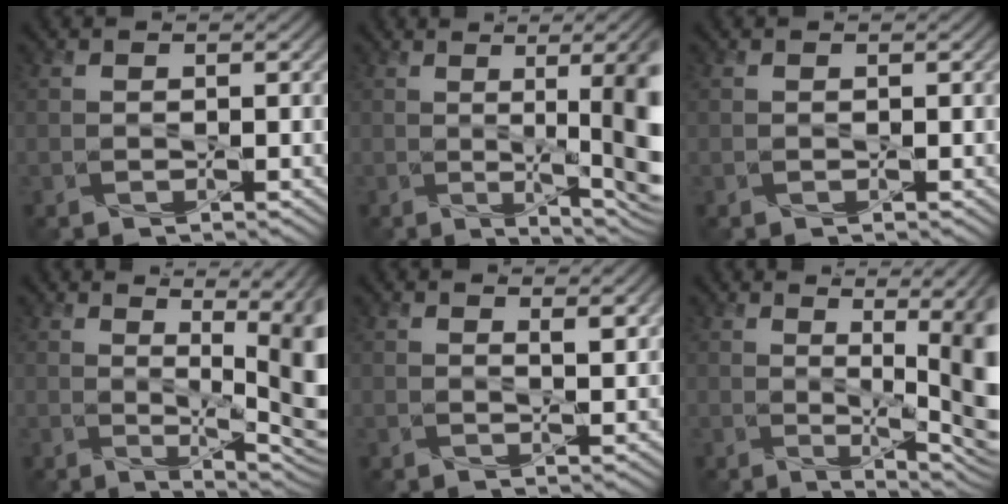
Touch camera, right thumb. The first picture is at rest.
{"total": 11.2, "force": [0.3, 2.5, 10.9], "torque": [-0.124, 0.020, -0.005]}
{"total": 0.0}
{"total": 9.9, "force": [2.0, 2.2, 9.5], "torque": [-0.123, 0.012, 0.025]}
{"total": 2.1, "force": [1.3, 0.4, 1.5], "torque": [-0.029, -0.002, 0.024]}
{"total": 9.9, "force": [1.0, 2.2, 9.6], "torque": [-0.117, 0.011, 0.005]}